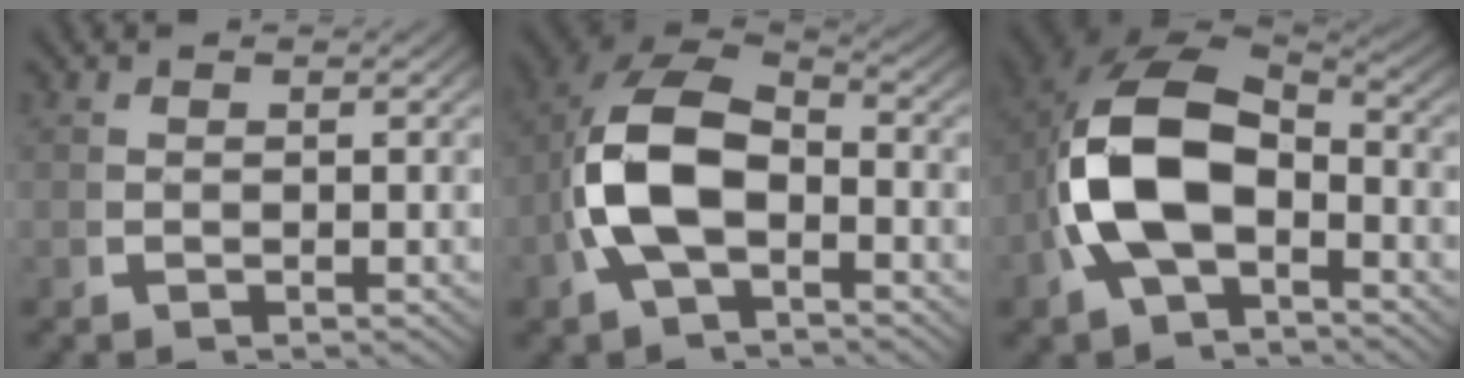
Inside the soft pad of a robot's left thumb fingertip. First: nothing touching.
{"total": 11.3, "force": [-0.7, 7.9, 8.0], "torque": [-0.186, -0.028, -0.006]}
{"total": 12.8, "force": [-0.8, 8.8, 9.2], "torque": [-0.210, -0.030, -0.004]}